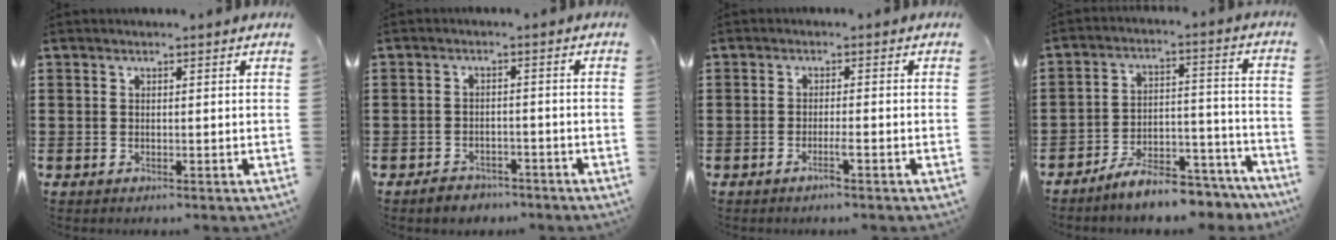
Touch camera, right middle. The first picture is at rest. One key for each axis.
{"total": 2.4, "fx": -2.3, "fy": 0.7, "fz": 0.0, "tx": -0.008, "ty": 0.005, "tz": -0.049}
{"total": 1.8, "fx": -1.3, "fy": -0.1, "fz": 1.3, "tx": -0.022, "ty": -0.004, "tz": -0.023}
{"total": 7.3, "fx": -6.9, "fy": 1.1, "fz": 2.2, "tx": -0.025, "ty": 0.020, "tz": -0.126}